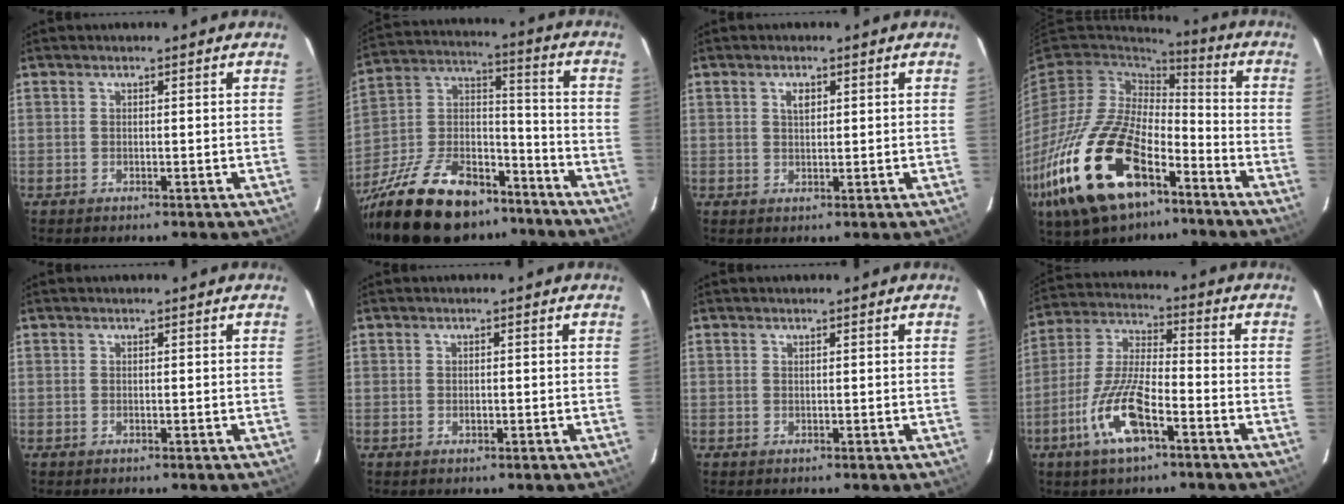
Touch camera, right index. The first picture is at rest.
{"total": 28.7, "force": [-20.3, 13.7, 15.1], "torque": [-0.320, 0.017, -0.321]}
{"total": 2.0, "force": [0.8, 1.1, 1.4], "torque": [-0.024, 0.004, 0.014]}
{"total": 26.3, "force": [-13.2, 13.2, 18.5], "torque": [-0.395, -0.030, -0.232]}
{"total": 0.0}
{"total": 0.7, "force": [-0.2, 0.6, 0.4], "torque": [-0.006, 0.000, -0.002]}
{"total": 0.0}
{"total": 12.9, "force": [-6.5, 3.7, 10.5], "torque": [-0.228, -0.007, -0.127]}